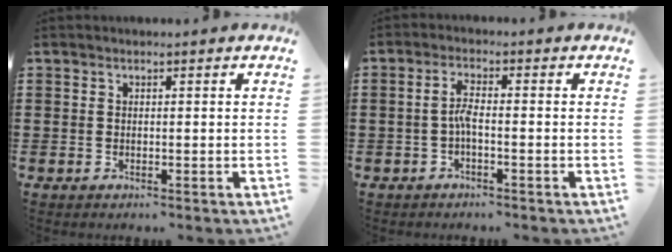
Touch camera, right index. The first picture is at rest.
{"total": 2.7, "force": [-0.9, 0.6, 2.5], "torque": [-0.057, 0.000, -0.020]}